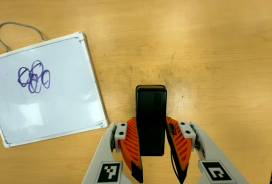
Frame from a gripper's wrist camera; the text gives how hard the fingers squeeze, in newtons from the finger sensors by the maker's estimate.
{"total": 4.6, "left": 3.0, "right": 6.2}